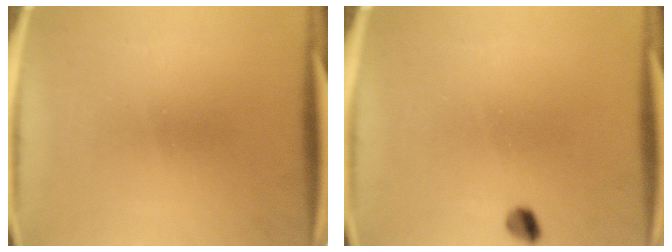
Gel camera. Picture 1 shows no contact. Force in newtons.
{"total": 2.3}